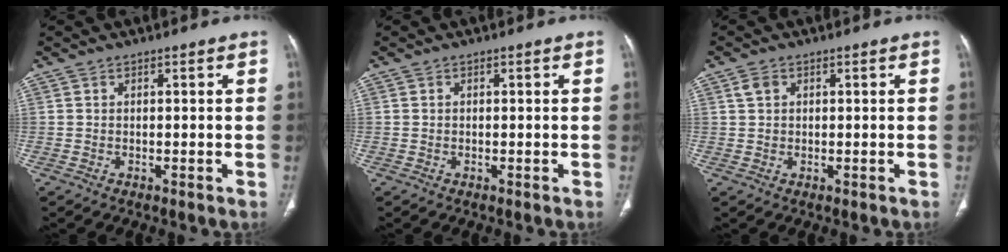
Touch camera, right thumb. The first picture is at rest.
{"total": 0.0}
{"total": 2.1, "force": [0.7, 1.7, 1.1], "torque": [-0.020, 0.004, 0.016]}